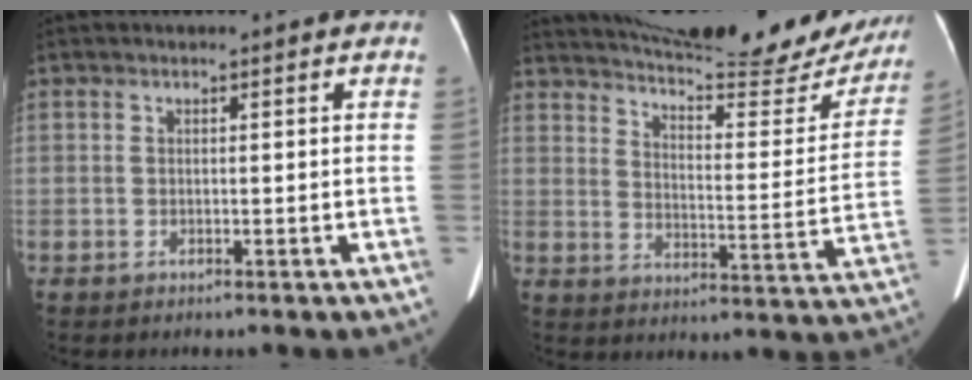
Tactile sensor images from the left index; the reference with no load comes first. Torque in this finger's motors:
{"motor_torque": [-0.80, -1.25, -0.18, 0.03]}